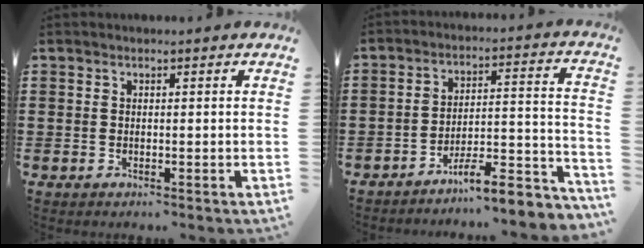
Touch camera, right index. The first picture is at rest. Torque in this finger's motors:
{"motor_torque": [-0.17, 0.19, 0.02, 0.00]}